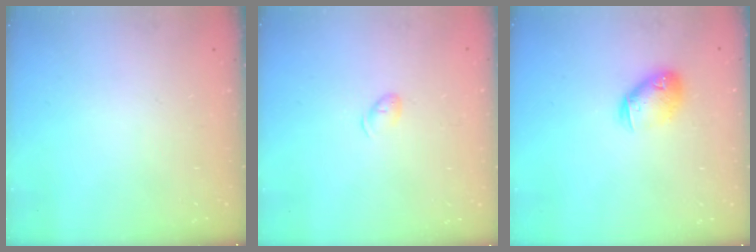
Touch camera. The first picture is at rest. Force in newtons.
{"total": 5.1, "press": 5.0, "slide": 1.0}
{"total": 10.6, "press": 10.4, "slide": 1.7}